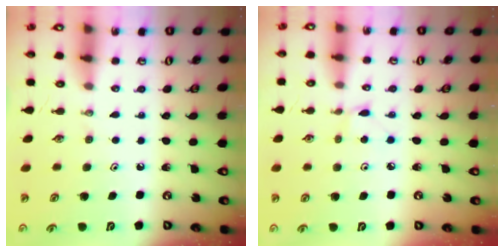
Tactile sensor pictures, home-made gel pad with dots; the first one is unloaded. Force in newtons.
{"total": 2.8, "press": 2.7, "slide": 0.4}